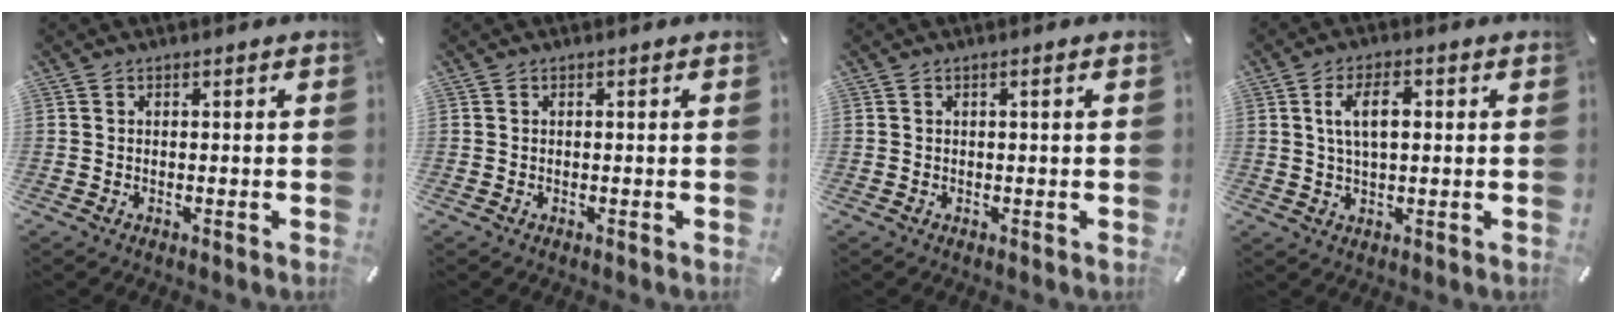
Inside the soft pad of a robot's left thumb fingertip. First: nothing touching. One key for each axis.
{"total": 0.0}
{"total": 1.0, "fx": 0.2, "fy": 0.2, "fz": 0.9, "tx": -0.016, "ty": 0.000, "tz": 0.002}
{"total": 7.4, "fx": 1.7, "fy": 3.7, "fz": 6.2, "tx": -0.111, "ty": 0.007, "tz": 0.025}